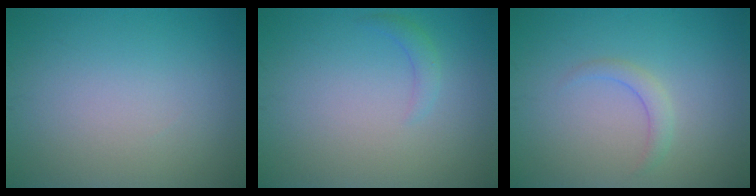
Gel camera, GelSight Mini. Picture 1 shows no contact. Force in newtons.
{"total": 1.3, "press": 1.3, "slide": 0.1}
{"total": 1.4, "press": 1.4, "slide": 0.0}